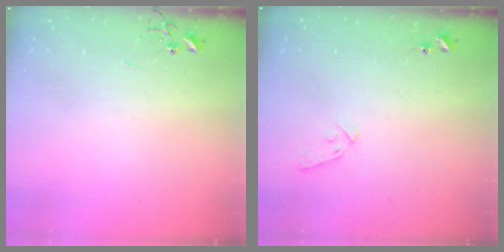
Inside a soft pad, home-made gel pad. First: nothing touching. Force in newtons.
{"total": 6.7, "press": 6.7, "slide": 0.7}